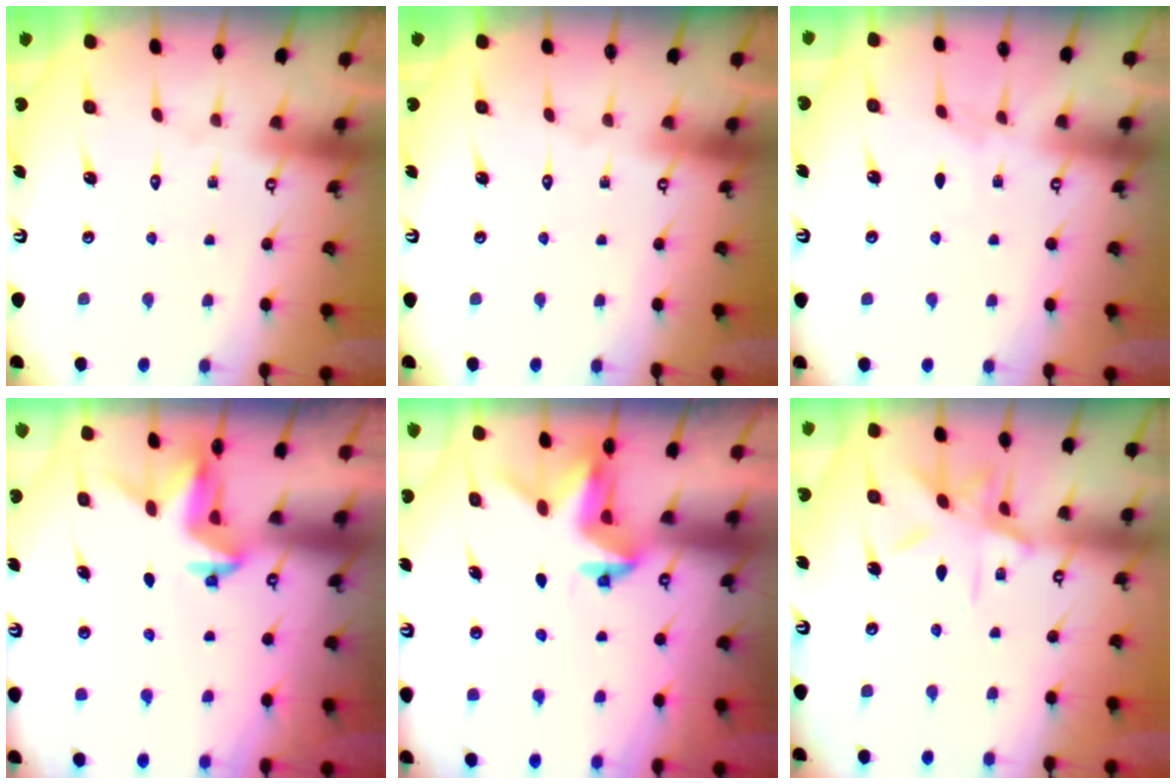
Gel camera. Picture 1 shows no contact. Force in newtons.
{"total": 0.0}
{"total": 2.8, "press": 2.8, "slide": 0.5}
{"total": 2.9, "press": 2.9, "slide": 0.1}
{"total": 3.2, "press": 3.2, "slide": 0.0}
{"total": 9.7, "press": 9.7, "slide": 0.6}